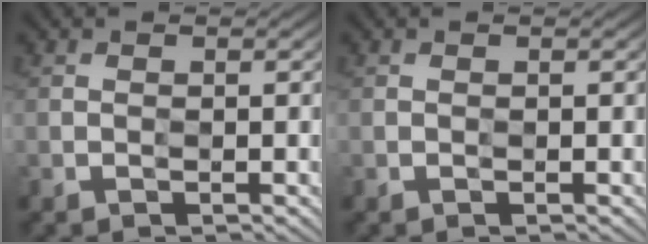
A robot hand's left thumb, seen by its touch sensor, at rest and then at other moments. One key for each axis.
{"total": 0.0}